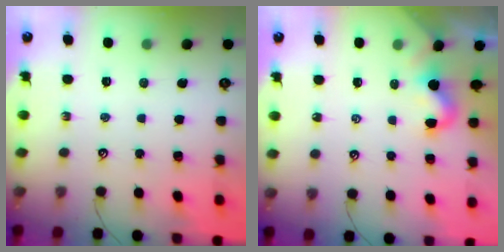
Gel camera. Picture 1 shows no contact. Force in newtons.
{"total": 1.8, "press": 1.8, "slide": 0.3}